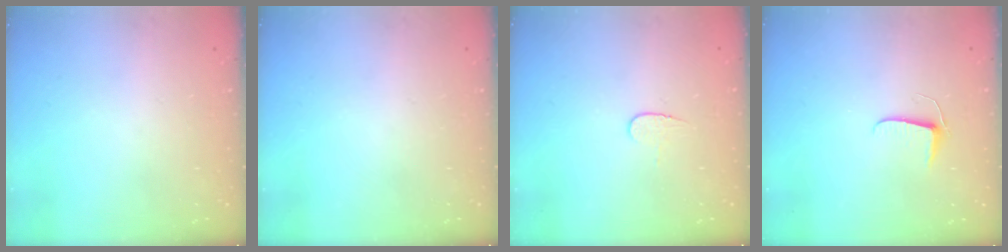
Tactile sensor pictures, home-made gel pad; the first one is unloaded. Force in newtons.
{"total": 0.0}
{"total": 3.8, "press": 3.8, "slide": 0.4}
{"total": 5.5, "press": 5.5, "slide": 0.5}